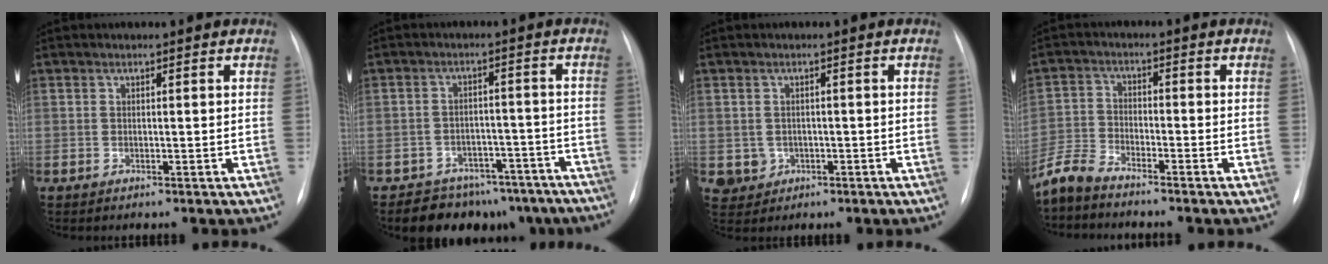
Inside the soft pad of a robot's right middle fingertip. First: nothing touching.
{"total": 12.5, "force": [-10.3, 6.5, 2.8], "torque": [-0.015, 0.025, -0.119]}
{"total": 3.4, "force": [-0.8, 3.2, 0.5], "torque": [-0.005, 0.005, -0.004]}
{"total": 5.4, "force": [-5.2, 0.5, 1.5], "torque": [-0.039, -0.020, -0.107]}